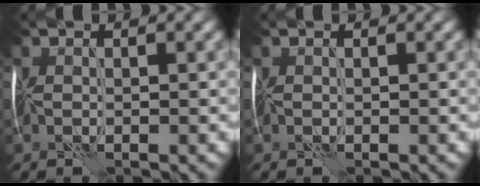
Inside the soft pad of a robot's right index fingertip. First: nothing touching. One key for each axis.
{"total": 0.0}